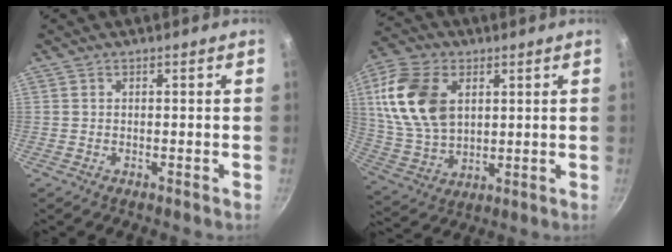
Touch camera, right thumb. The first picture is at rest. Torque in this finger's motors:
{"motor_torque": [-0.18, 0.72, 1.15, 0.45, 0.16]}